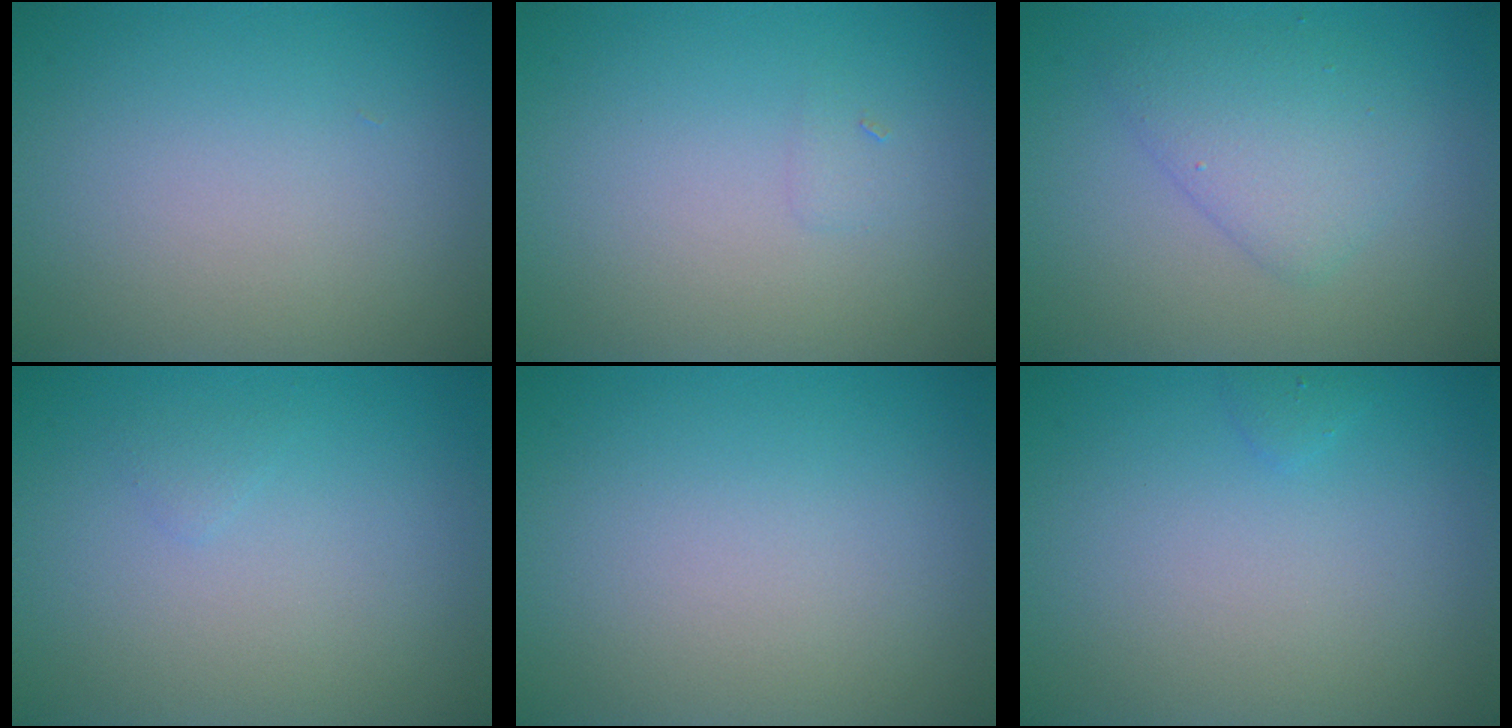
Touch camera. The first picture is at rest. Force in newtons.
{"total": 0.5, "press": 0.5, "slide": 0.1}
{"total": 3.1, "press": 3.1, "slide": 0.1}
{"total": 0.5, "press": 0.5, "slide": 0.1}
{"total": 0.0}
{"total": 0.5, "press": 0.5, "slide": 0.1}